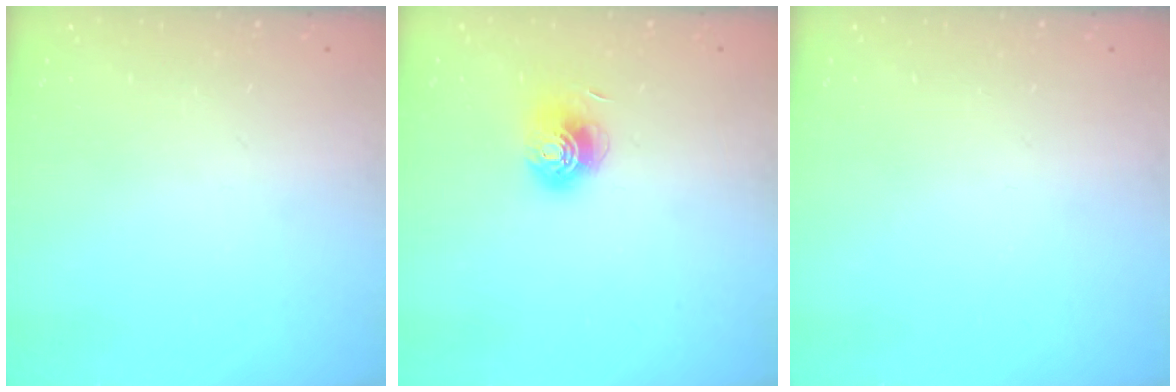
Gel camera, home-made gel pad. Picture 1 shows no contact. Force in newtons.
{"total": 7.0, "press": 7.0, "slide": 0.5}
{"total": 0.0}